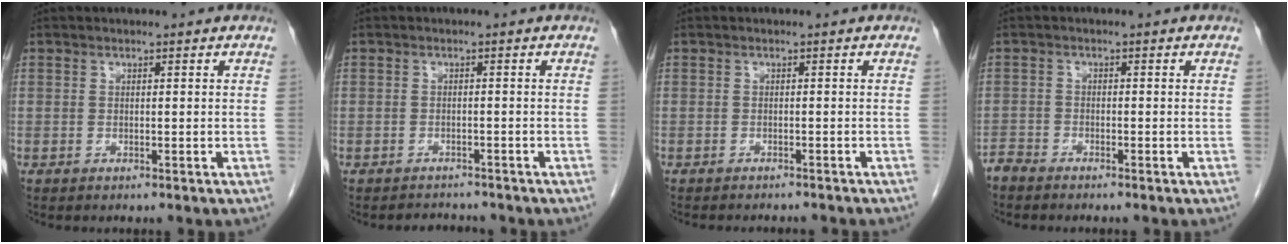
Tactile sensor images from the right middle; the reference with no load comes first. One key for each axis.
{"total": 2.3, "fx": -2.1, "fy": 0.8, "fz": -0.5, "tx": 0.000, "ty": -0.004, "tz": -0.033}
{"total": 5.4, "fx": -5.0, "fy": 0.9, "fz": 1.8, "tx": -0.023, "ty": -0.008, "tz": -0.058}
{"total": 1.9, "fx": -1.9, "fy": 0.2, "fz": 0.1, "tx": -0.003, "ty": -0.005, "tz": -0.038}